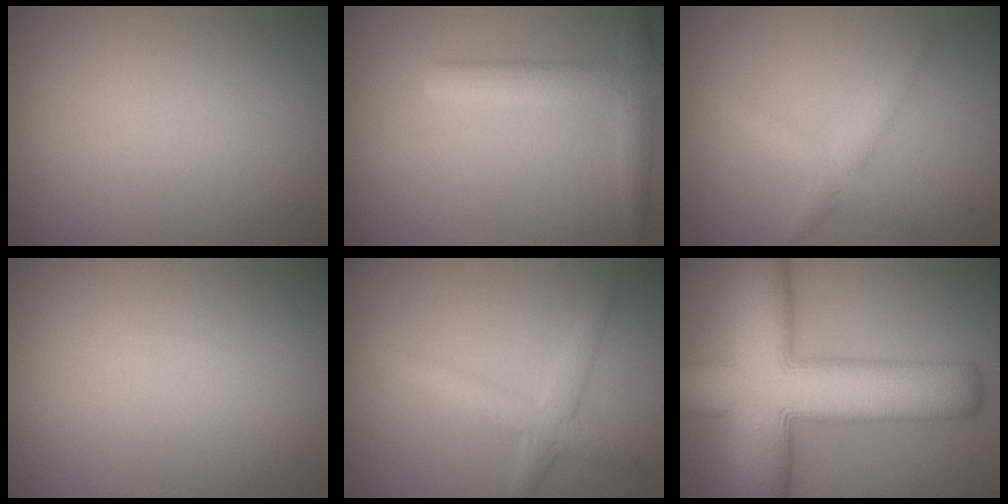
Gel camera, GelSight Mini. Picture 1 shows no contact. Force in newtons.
{"total": 3.0, "press": 3.0, "slide": 0.1}
{"total": 2.3, "press": 2.3, "slide": 0.1}
{"total": 0.0}
{"total": 2.7, "press": 2.7, "slide": 0.0}
{"total": 14.5, "press": 14.5, "slide": 0.4}